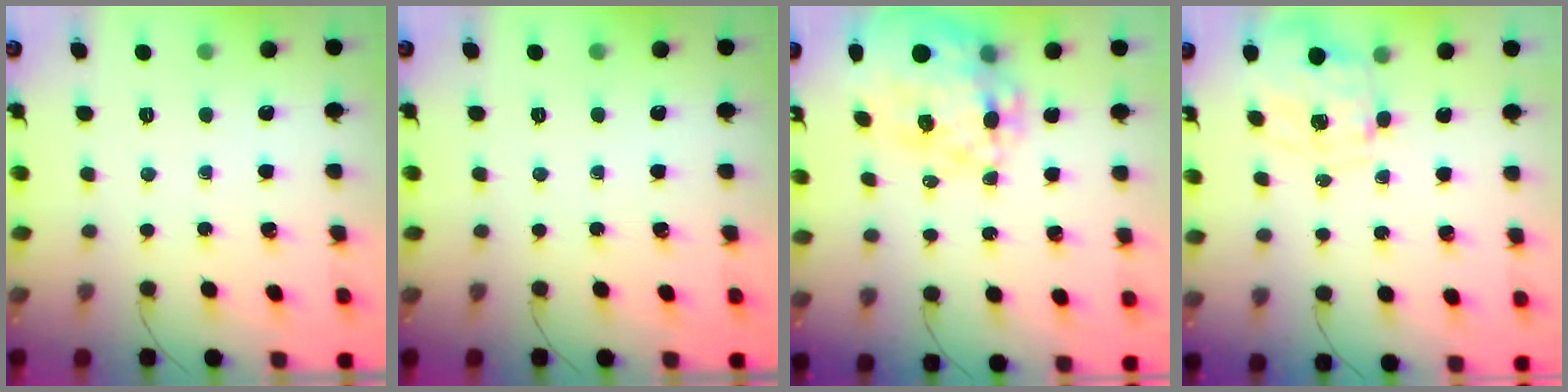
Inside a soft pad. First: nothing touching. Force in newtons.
{"total": 0.0}
{"total": 23.4, "press": 22.7, "slide": 5.9}
{"total": 2.7, "press": 2.5, "slide": 1.1}